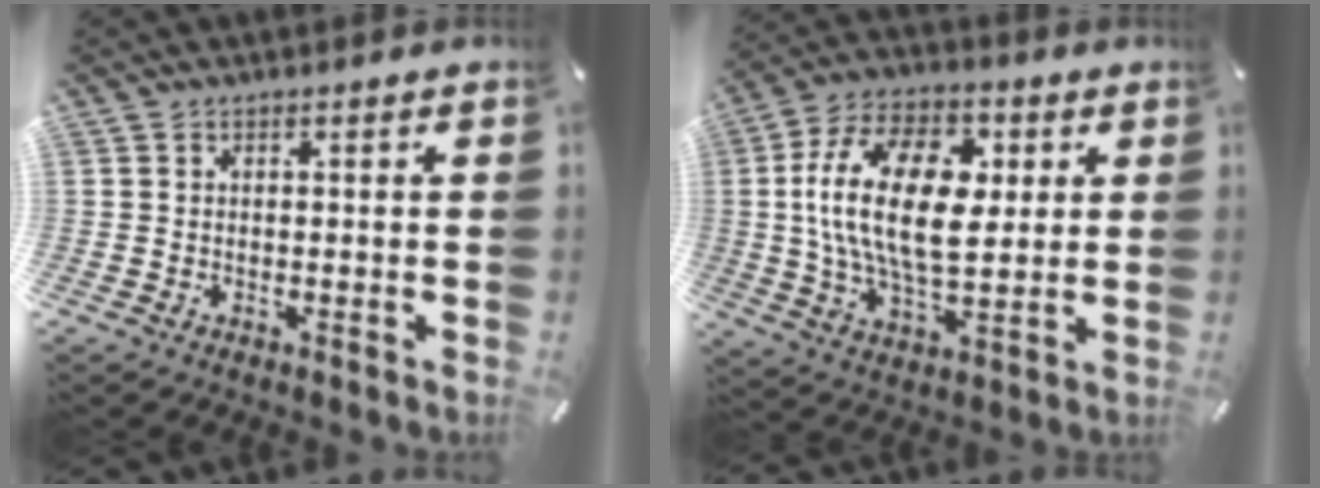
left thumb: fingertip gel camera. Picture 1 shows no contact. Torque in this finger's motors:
{"motor_torque": [0.91, 1.05, 2.64, -0.13, 0.39]}